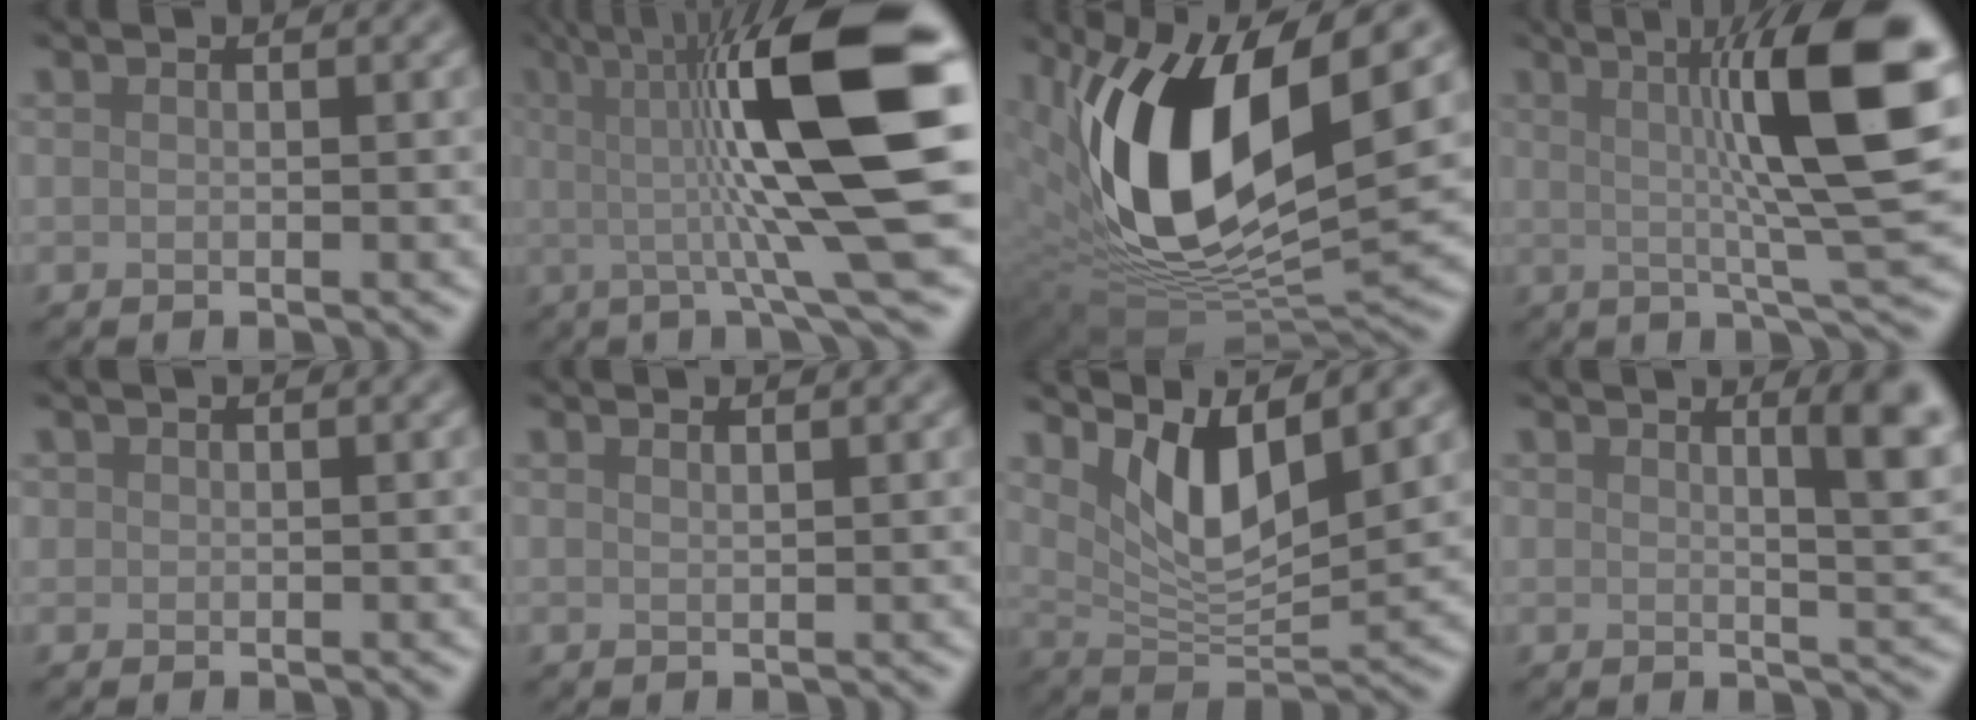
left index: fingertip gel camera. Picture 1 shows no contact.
{"total": 14.3, "force": [1.9, 2.6, 13.9], "torque": [-0.191, 0.014, 0.024]}
{"total": 14.1, "force": [3.5, 6.6, 12.0], "torque": [-0.224, -0.011, 0.060]}
{"total": 11.6, "force": [2.4, 1.8, 11.2], "torque": [-0.147, 0.013, 0.032]}
{"total": 0.6, "force": [0.3, 0.6, 0.0], "torque": [0.006, 0.000, 0.005]}
{"total": 1.1, "force": [0.8, 0.3, 0.6], "torque": [-0.002, 0.001, 0.004]}
{"total": 6.0, "force": [3.5, 1.8, 4.5], "torque": [-0.088, -0.015, 0.065]}
{"total": 4.5, "force": [2.1, 1.2, 3.8], "torque": [-0.042, -0.004, 0.031]}